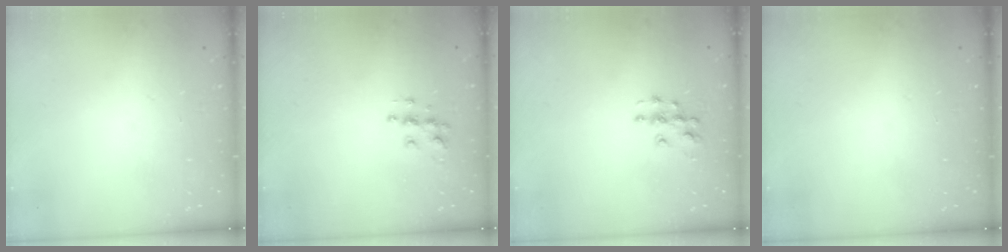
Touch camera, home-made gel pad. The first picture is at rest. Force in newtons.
{"total": 6.1, "press": 6.1, "slide": 0.3}
{"total": 6.6, "press": 6.6, "slide": 0.3}
{"total": 0.0}